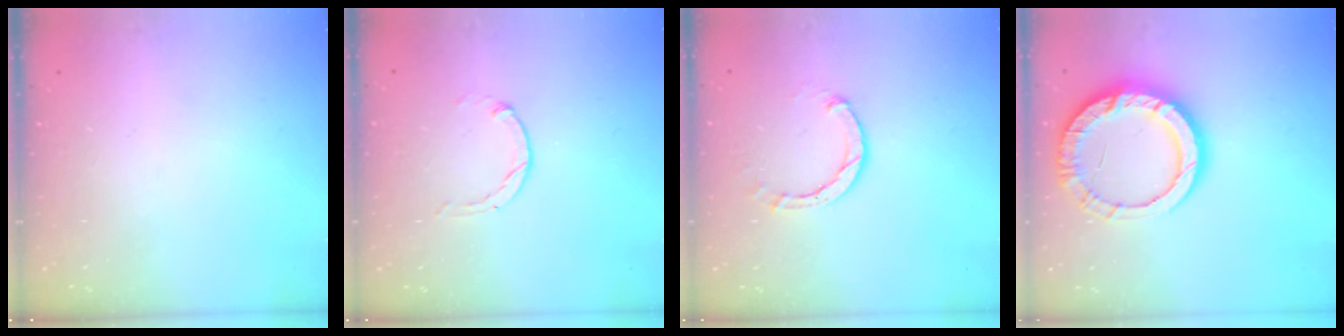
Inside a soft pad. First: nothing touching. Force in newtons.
{"total": 0.8, "press": 0.7, "slide": 0.2}
{"total": 3.0, "press": 3.0, "slide": 0.4}
{"total": 15.6, "press": 15.5, "slide": 1.4}